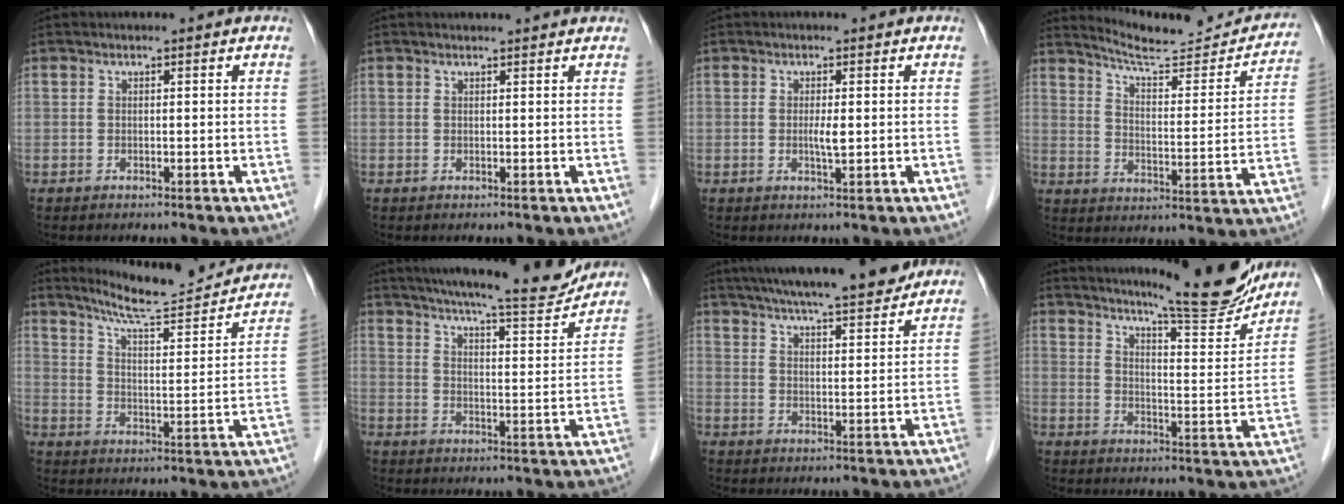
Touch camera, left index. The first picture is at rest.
{"total": 3.1, "force": [3.0, 0.1, 0.6], "torque": [-0.010, 0.011, 0.032]}
{"total": 1.8, "force": [0.1, 0.2, 1.8], "torque": [-0.035, -0.002, 0.002]}
{"total": 16.4, "force": [15.8, 1.4, 4.3], "torque": [-0.060, -0.044, 0.210]}
{"total": 17.4, "force": [16.3, 1.0, 6.0], "torque": [-0.092, -0.035, 0.223]}
{"total": 17.6, "force": [16.0, 1.1, 7.1], "torque": [-0.110, -0.018, 0.219]}
{"total": 18.1, "force": [15.8, 1.5, 8.5], "torque": [-0.141, 0.022, 0.229]}
{"total": 16.8, "force": [15.2, 0.6, 7.0], "torque": [-0.102, -0.041, 0.203]}